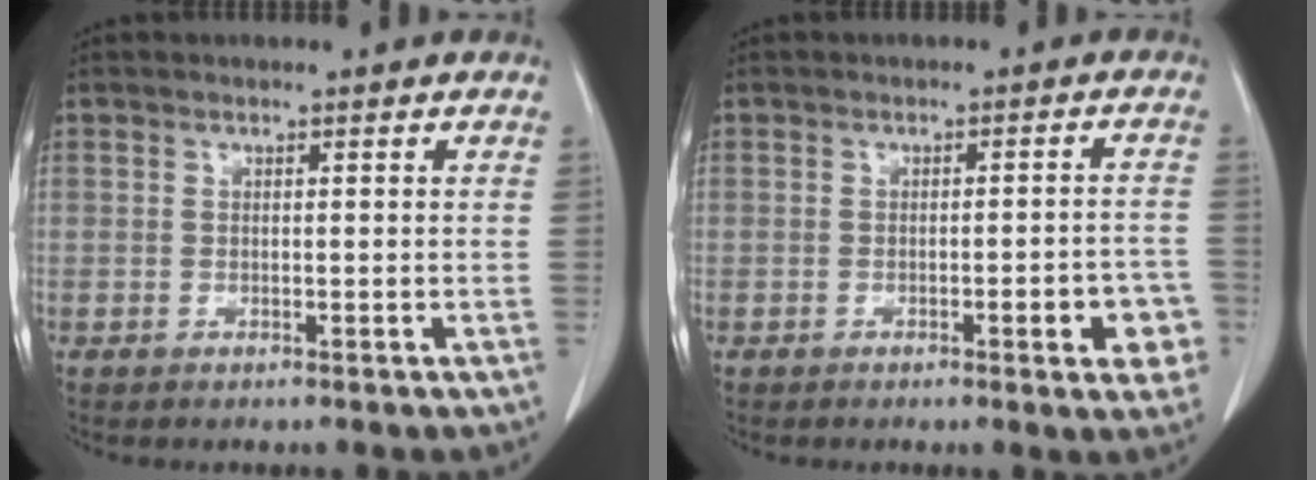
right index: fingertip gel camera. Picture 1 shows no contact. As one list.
[{"total": 5.9, "force": [-2.5, 1.3, 5.2], "torque": [-0.055, 0.006, -0.030]}]